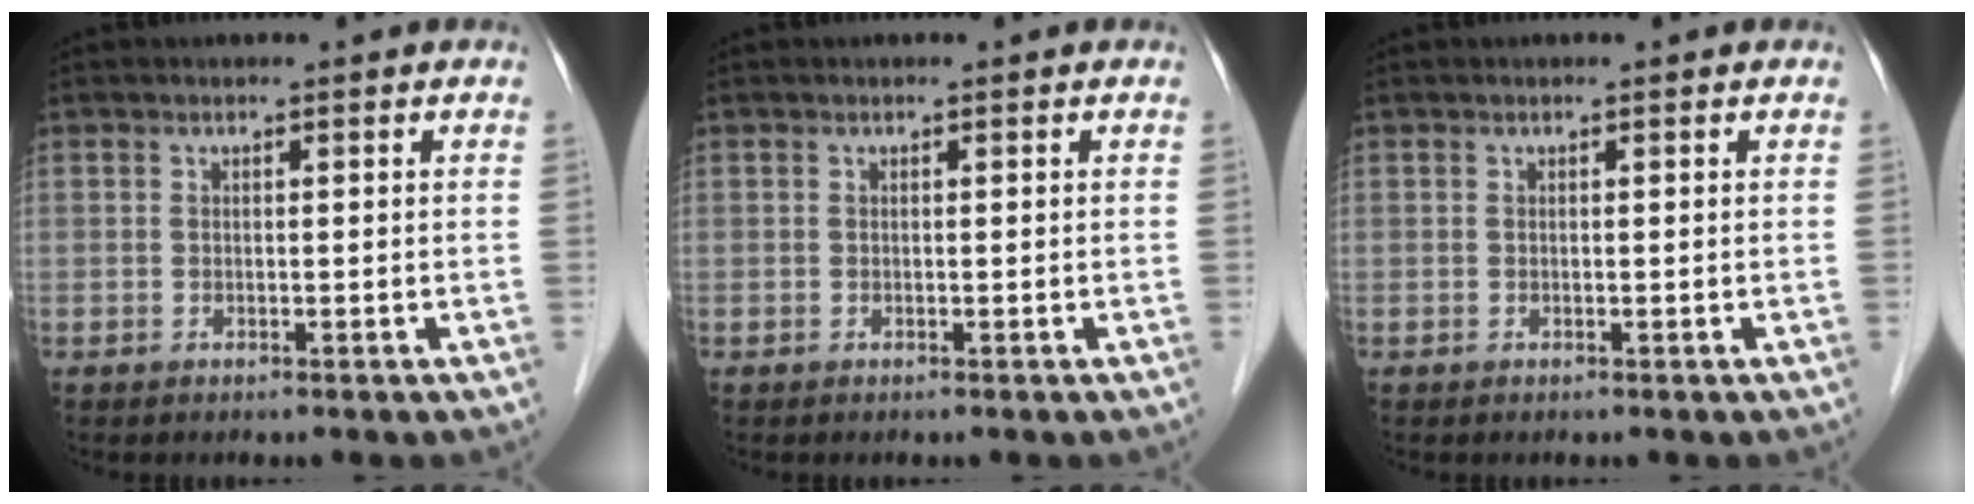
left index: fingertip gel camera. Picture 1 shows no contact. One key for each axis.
{"total": 0.0}
{"total": 0.0}